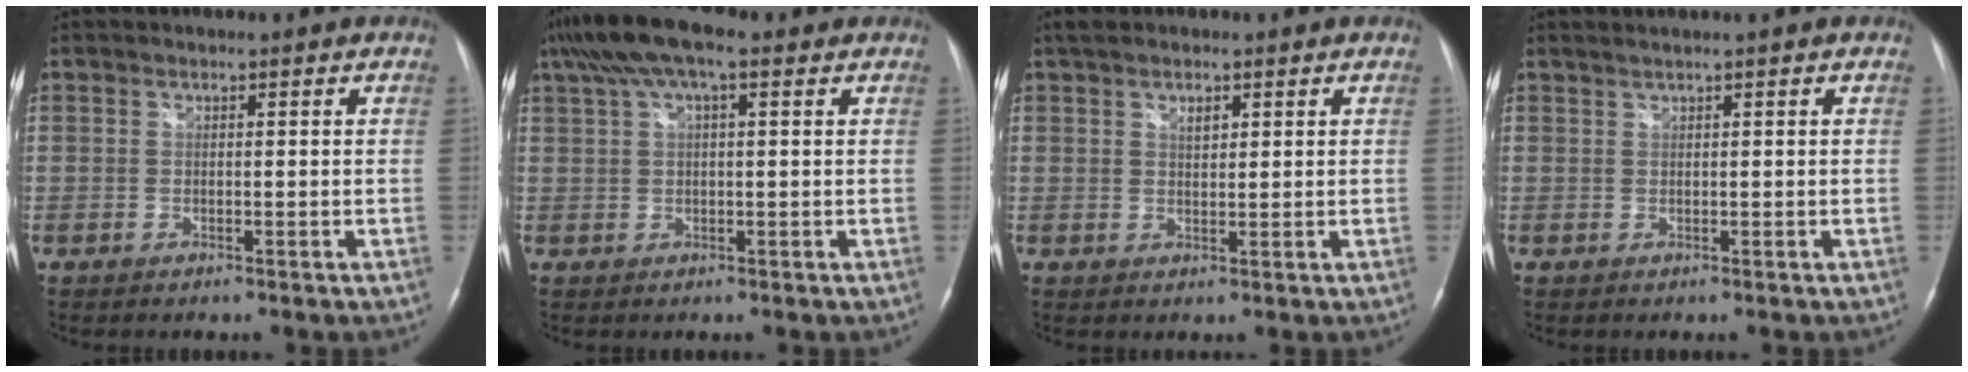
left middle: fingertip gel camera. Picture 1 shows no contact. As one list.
[{"total": 9.7, "force": [5.8, 2.8, 7.2], "torque": [-0.146, 0.041, 0.099]}, {"total": 3.0, "force": [1.6, 1.4, 2.1], "torque": [-0.048, 0.006, 0.029]}, {"total": 1.5, "force": [1.2, -0.3, 1.0], "torque": [-0.021, 0.012, 0.025]}]